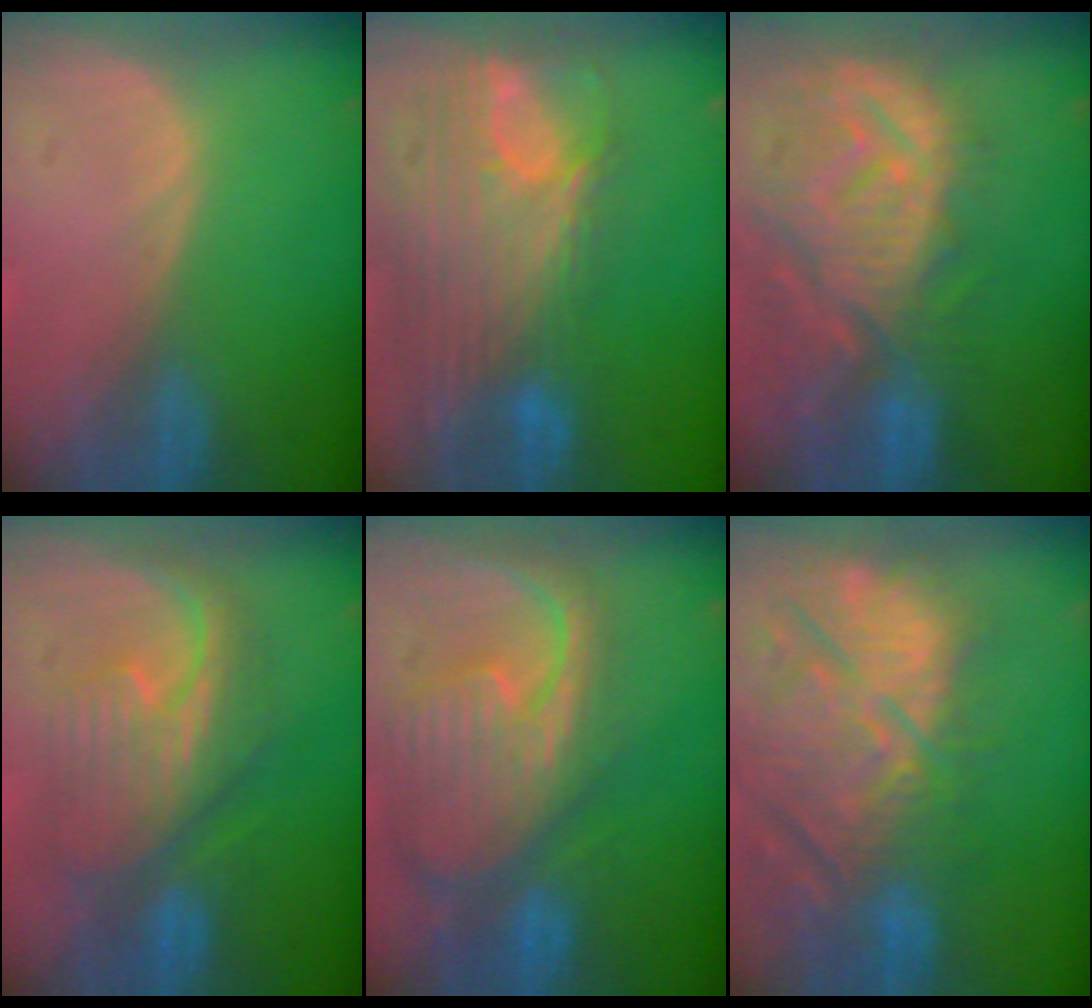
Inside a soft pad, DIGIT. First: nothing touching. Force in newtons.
{"total": 12.1, "press": 10.3, "slide": 6.4}
{"total": 12.6, "press": 11.1, "slide": 6.0}
{"total": 9.0, "press": 8.9, "slide": 0.5}
{"total": 12.4, "press": 10.7, "slide": 6.4}
{"total": 14.4, "press": 12.6, "slide": 6.9}